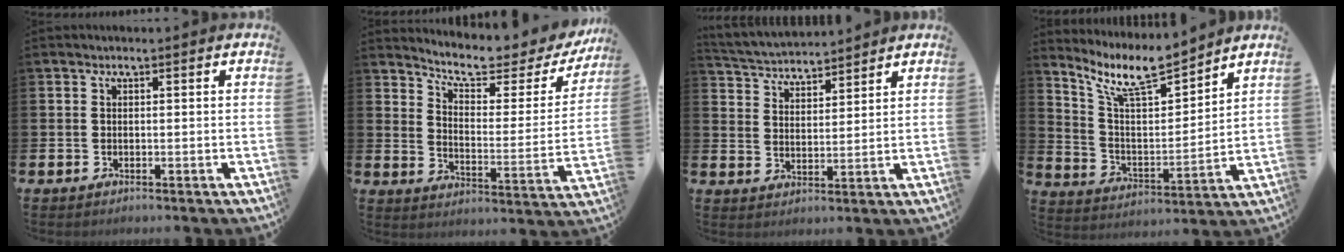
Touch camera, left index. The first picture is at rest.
{"total": 7.6, "force": [6.8, 1.7, 2.8], "torque": [-0.077, -0.049, 0.113]}
{"total": 4.1, "force": [4.0, 0.9, -0.1], "torque": [-0.023, -0.026, 0.071]}
{"total": 9.5, "force": [8.3, 2.1, 4.1], "torque": [-0.110, -0.049, 0.148]}